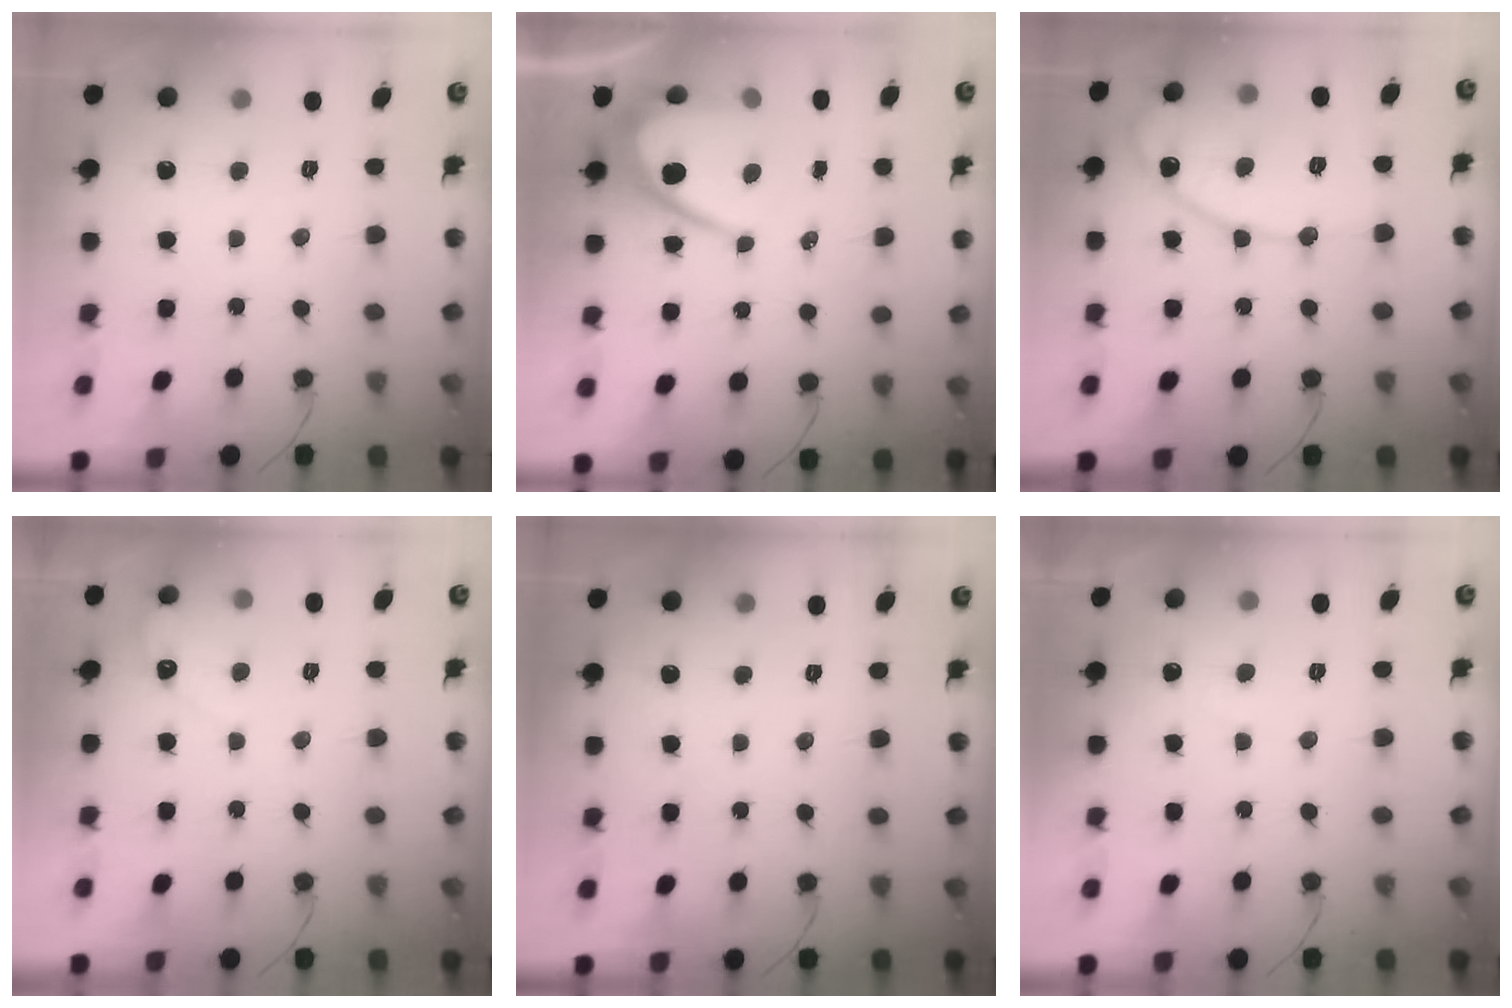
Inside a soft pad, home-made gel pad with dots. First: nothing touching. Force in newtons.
{"total": 10.3, "press": 10.3, "slide": 0.8}
{"total": 13.3, "press": 13.2, "slide": 1.3}
{"total": 2.2, "press": 2.2, "slide": 0.1}
{"total": 0.0}
{"total": 1.9, "press": 1.9, "slide": 0.2}